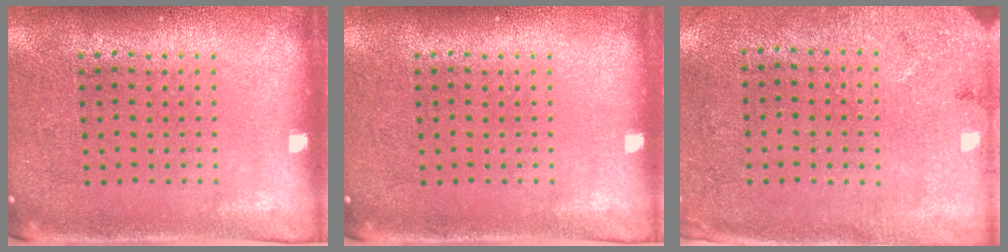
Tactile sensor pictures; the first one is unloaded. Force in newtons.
{"total": 0.0}
{"total": 2.7, "press": 2.2, "slide": 1.7}